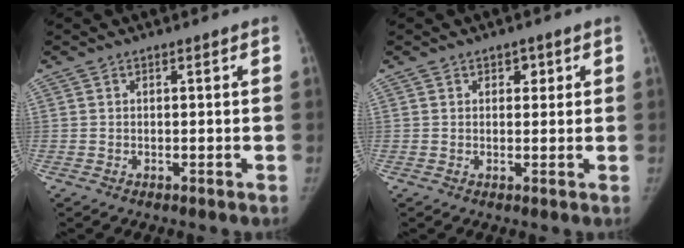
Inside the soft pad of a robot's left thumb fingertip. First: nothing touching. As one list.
[{"total": 2.1, "force": [1.0, 1.6, 1.0], "torque": [0.003, -0.003, 0.011]}]